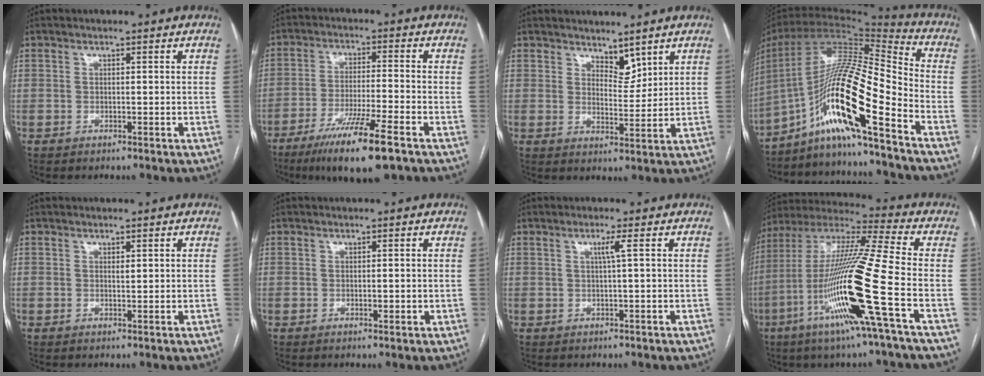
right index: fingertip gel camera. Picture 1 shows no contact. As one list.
[{"total": 12.2, "force": [-7.6, 0.2, 9.6], "torque": [-0.173, -0.033, -0.129]}, {"total": 3.9, "force": [3.2, 1.7, 1.5], "torque": [-0.021, -0.006, 0.061]}, {"total": 18.4, "force": [-10.3, 0.4, 15.2], "torque": [-0.300, 0.005, -0.190]}, {"total": 0.7, "force": [0.4, 0.2, 0.5], "torque": [-0.011, -0.003, 0.007]}, {"total": 1.1, "force": [-0.1, 0.4, 1.0], "torque": [-0.016, -0.002, 0.001]}, {"total": 1.8, "force": [0.5, -0.6, 1.6], "torque": [-0.032, -0.001, 0.011]}, {"total": 21.0, "force": [-7.0, -0.9, 19.7], "torque": [-0.407, -0.026, -0.146]}]